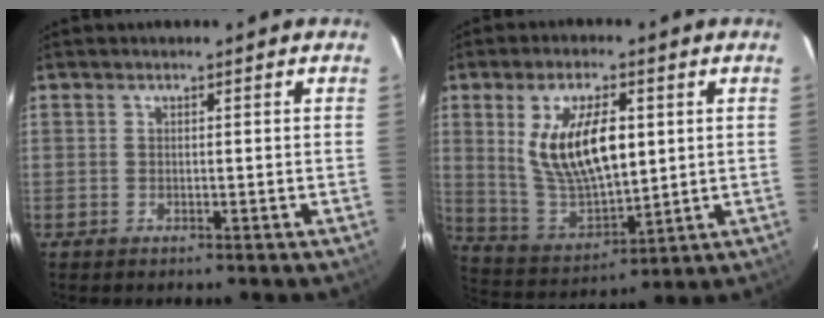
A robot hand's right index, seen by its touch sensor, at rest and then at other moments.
{"total": 15.1, "force": [3.5, 6.8, 13.0], "torque": [-0.250, -0.003, 0.081]}